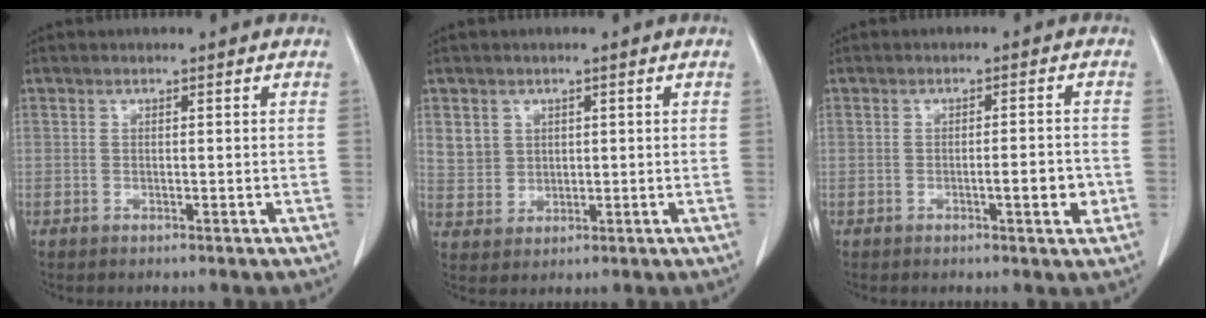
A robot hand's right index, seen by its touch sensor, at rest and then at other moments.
{"total": 4.6, "force": [1.8, 4.1, 0.8], "torque": [-0.017, 0.004, 0.046]}
{"total": 3.9, "force": [-1.2, 0.7, 3.6], "torque": [-0.051, 0.000, -0.015]}